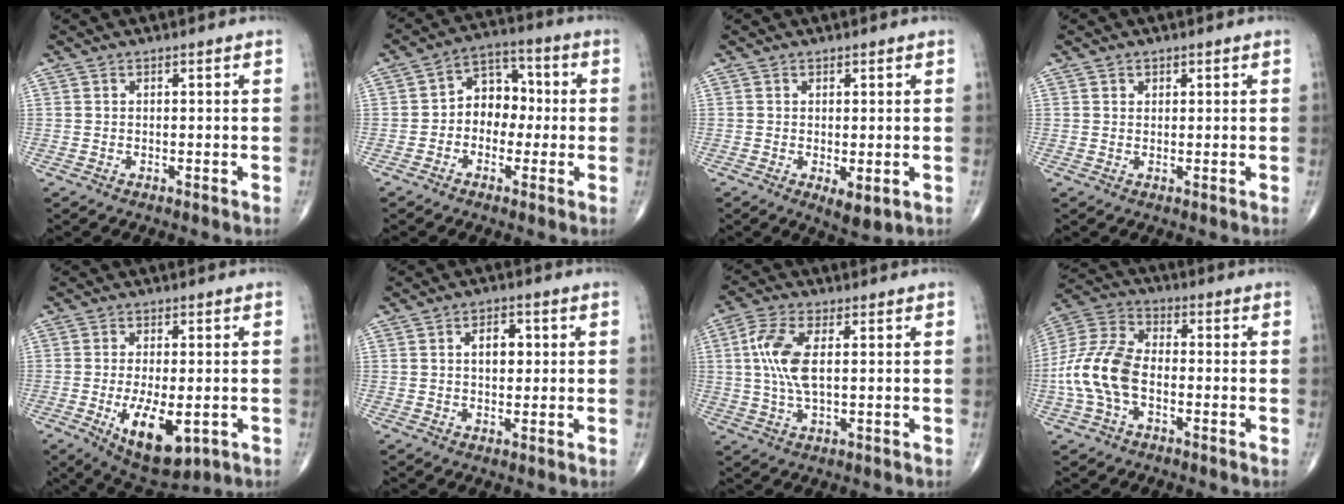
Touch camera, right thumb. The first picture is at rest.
{"total": 8.5, "force": [-0.7, 6.5, 5.3], "torque": [-0.036, 0.033, -0.028]}
{"total": 3.7, "force": [-0.8, 1.6, 3.2], "torque": [-0.046, -0.012, -0.004]}
{"total": 1.1, "force": [0.6, 0.9, 0.2], "torque": [0.008, -0.003, 0.006]}
{"total": 11.4, "force": [-3.3, 5.1, 9.7], "torque": [-0.154, -0.015, -0.040]}
{"total": 4.6, "force": [0.8, 2.9, 3.6], "torque": [-0.036, 0.004, 0.010]}
{"total": 8.9, "force": [1.3, 3.6, 8.0], "torque": [-0.186, 0.003, 0.026]}
{"total": 13.3, "force": [-2.8, 8.0, 10.3], "torque": [-0.224, 0.033, -0.060]}